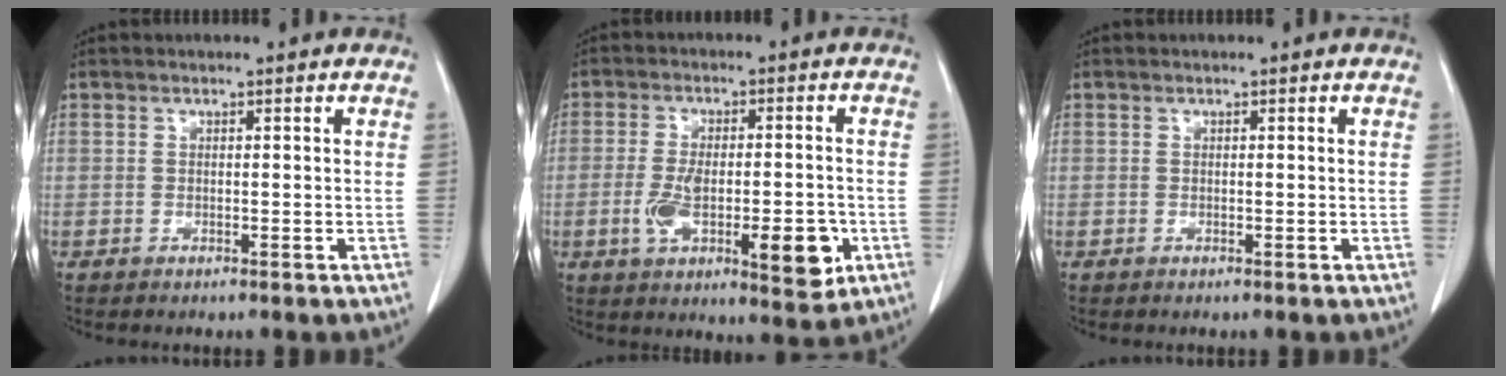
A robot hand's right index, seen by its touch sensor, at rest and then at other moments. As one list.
[{"total": 12.6, "force": [-3.7, 4.0, 11.4], "torque": [-0.181, -0.002, -0.046]}, {"total": 0.0}]